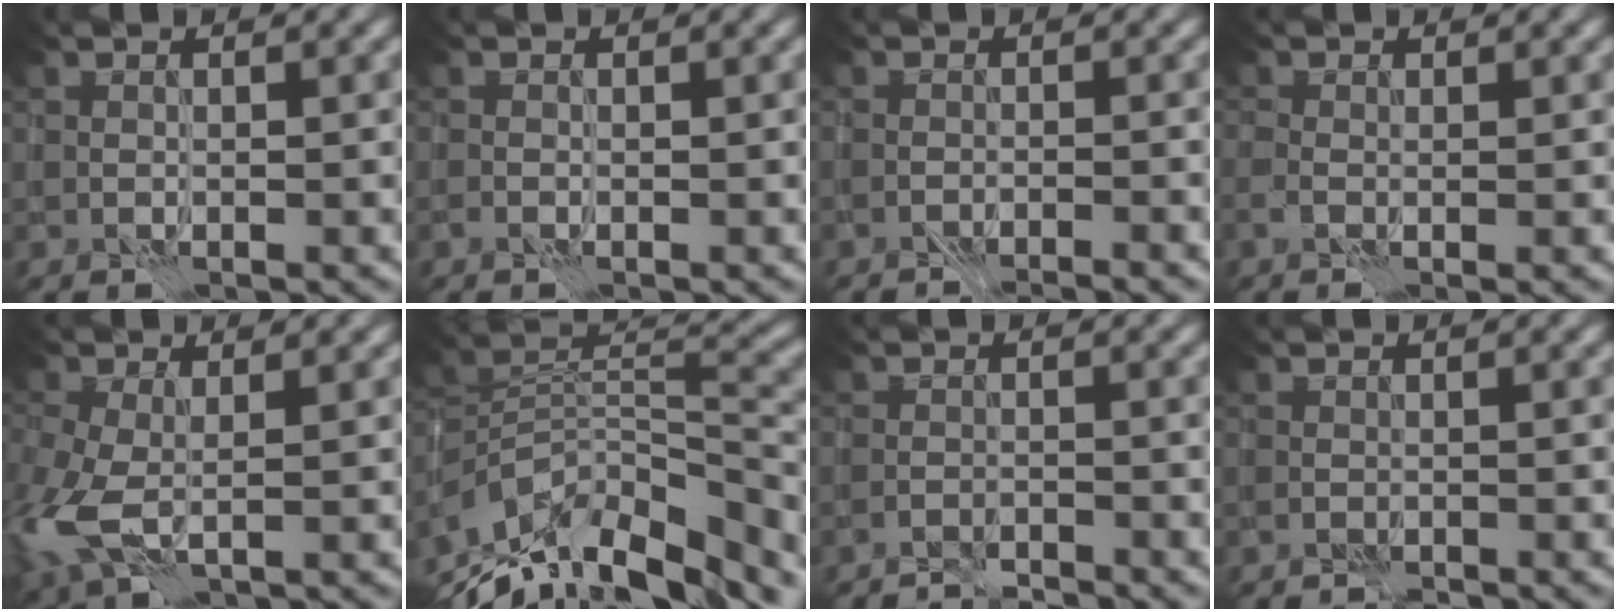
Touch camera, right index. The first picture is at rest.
{"total": 0.0}
{"total": 2.4, "force": [-2.4, 0.0, 0.4], "torque": [-0.005, 0.004, -0.037]}
{"total": 1.3, "force": [-0.2, 0.5, 1.2], "torque": [-0.020, -0.004, -0.001]}
{"total": 5.7, "force": [-0.9, 3.3, 4.5], "torque": [-0.126, -0.019, -0.015]}
{"total": 12.9, "force": [-8.8, 5.4, 7.7], "torque": [-0.156, 0.018, -0.143]}
{"total": 2.0, "force": [-2.0, 0.0, -0.1], "torque": [0.010, 0.004, -0.035]}
{"total": 1.0, "force": [-1.0, 0.1, -0.1], "torque": [0.005, 0.003, -0.016]}